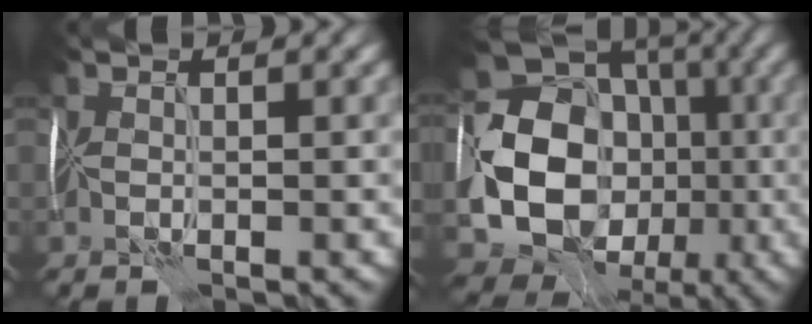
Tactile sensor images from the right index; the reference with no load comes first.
{"total": 15.1, "force": [-2.7, 12.5, 7.9], "torque": [-0.155, -0.020, -0.041]}